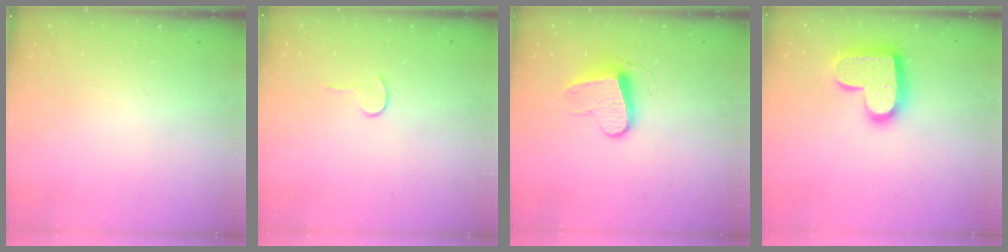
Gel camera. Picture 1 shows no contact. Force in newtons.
{"total": 3.7, "press": 3.7, "slide": 0.4}
{"total": 9.6, "press": 9.5, "slide": 0.6}
{"total": 17.6, "press": 17.5, "slide": 1.0}